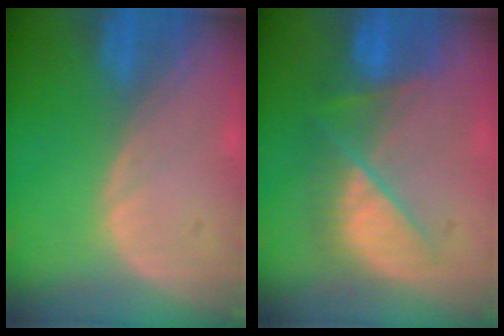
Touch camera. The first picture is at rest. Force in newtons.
{"total": 7.3, "press": 7.2, "slide": 0.7}